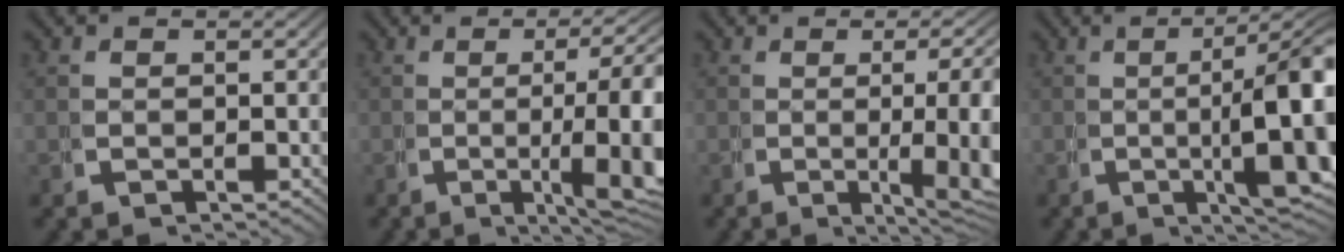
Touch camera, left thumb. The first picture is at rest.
{"total": 10.6, "force": [-1.5, 3.5, 9.9], "torque": [-0.132, -0.005, -0.025]}
{"total": 8.5, "force": [-1.5, 2.4, 8.0], "torque": [-0.104, -0.002, -0.025]}
{"total": 11.3, "force": [-0.2, 3.5, 10.8], "torque": [-0.143, -0.003, -0.008]}